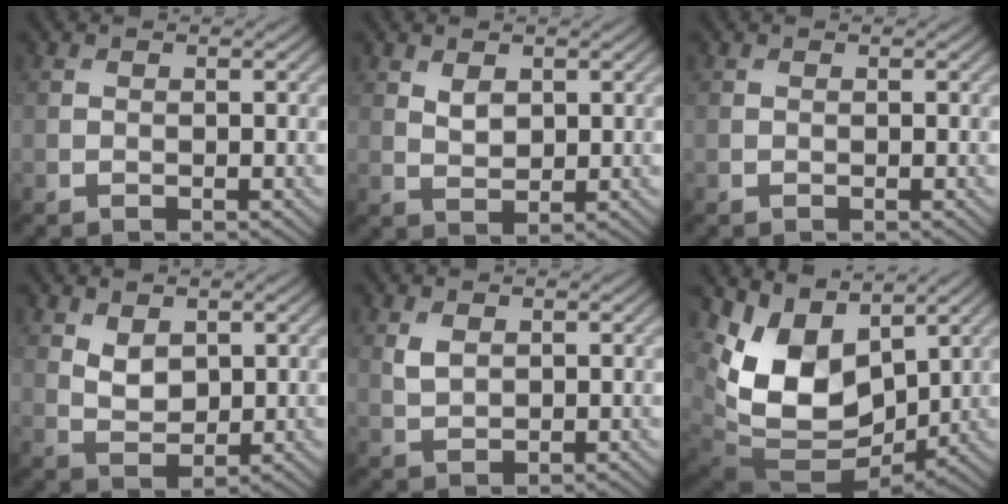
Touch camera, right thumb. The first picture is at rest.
{"total": 2.2, "force": [1.1, 1.3, 1.3], "torque": [-0.031, -0.004, 0.026]}
{"total": 0.0}
{"total": 3.1, "force": [1.6, 1.8, 2.0], "torque": [-0.046, -0.006, 0.036]}
{"total": 2.0, "force": [0.9, 1.2, 1.3], "torque": [-0.038, -0.003, 0.022]}
{"total": 13.1, "force": [3.5, 9.0, 8.9], "torque": [-0.200, -0.008, 0.078]}